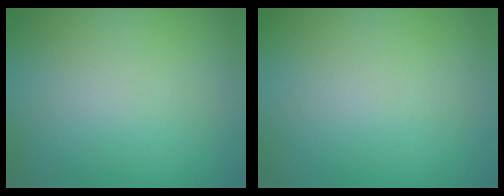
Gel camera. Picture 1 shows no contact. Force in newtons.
{"total": 0.0}